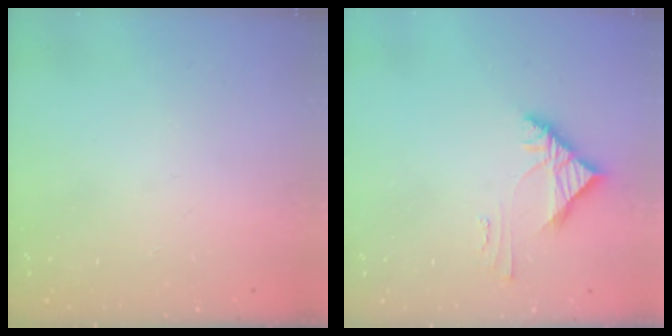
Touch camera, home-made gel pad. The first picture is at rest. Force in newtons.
{"total": 4.3, "press": 4.3, "slide": 0.5}